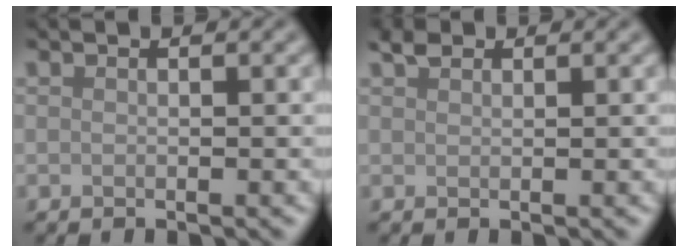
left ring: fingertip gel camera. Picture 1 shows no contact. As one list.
[{"total": 1.2, "force": [1.0, 0.6, 0.4], "torque": [-0.009, 0.003, 0.018]}]